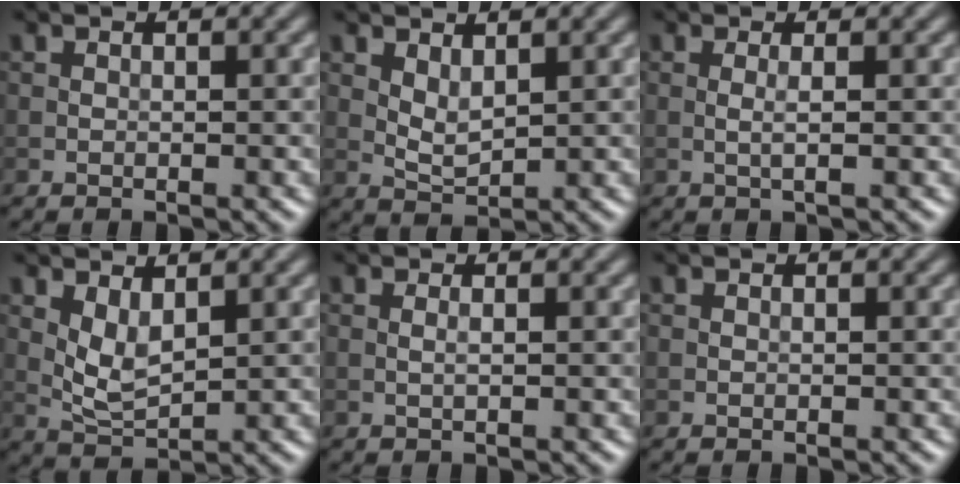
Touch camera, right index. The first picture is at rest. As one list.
[{"total": 2.0, "force": [1.0, 0.9, 1.5], "torque": [-0.034, -0.004, 0.024]}, {"total": 1.1, "force": [0.0, 0.2, 1.1], "torque": [-0.020, 0.001, -0.003]}, {"total": 2.8, "force": [1.0, 1.3, 2.2], "torque": [-0.052, -0.006, 0.027]}, {"total": 0.6, "force": [0.0, 0.1, 0.6], "torque": [-0.011, 0.000, 0.000]}, {"total": 0.0}]